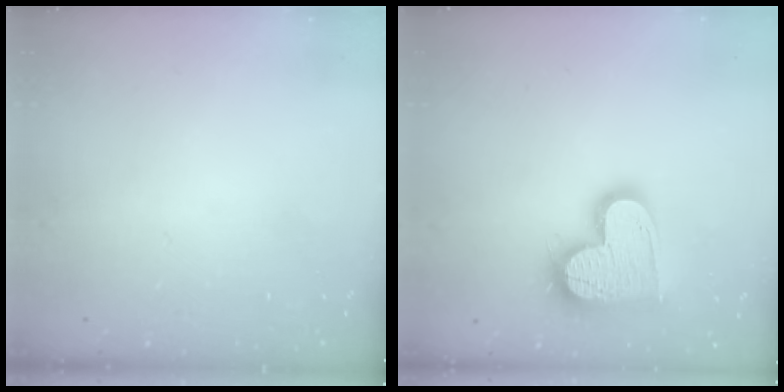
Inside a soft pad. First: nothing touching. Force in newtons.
{"total": 16.7, "press": 16.7, "slide": 1.1}